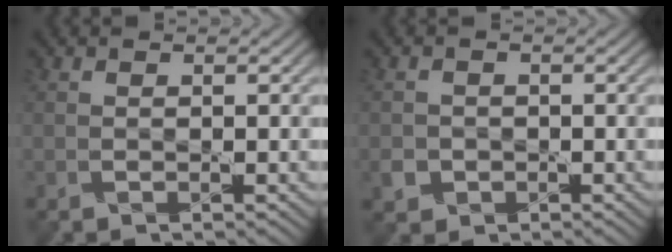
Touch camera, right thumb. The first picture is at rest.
{"total": 2.1, "force": [-0.8, 1.9, 0.4], "torque": [-0.015, -0.005, -0.015]}